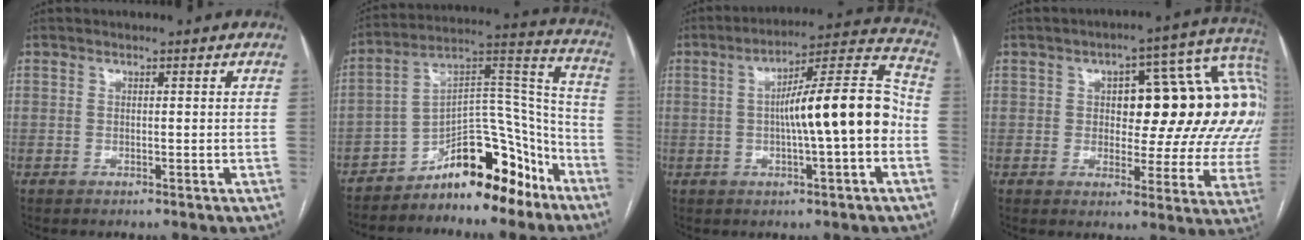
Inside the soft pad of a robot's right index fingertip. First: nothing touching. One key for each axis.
{"total": 14.8, "fx": -10.6, "fy": 5.7, "fz": 8.7, "tx": -0.126, "ty": 0.059, "tz": -0.172}
{"total": 14.2, "fx": -1.5, "fy": 1.2, "fz": 14.1, "tx": -0.217, "ty": 0.032, "tz": -0.025}
{"total": 21.2, "fx": 3.7, "fy": 7.8, "fz": 19.4, "tx": -0.201, "ty": 0.052, "tz": 0.052}